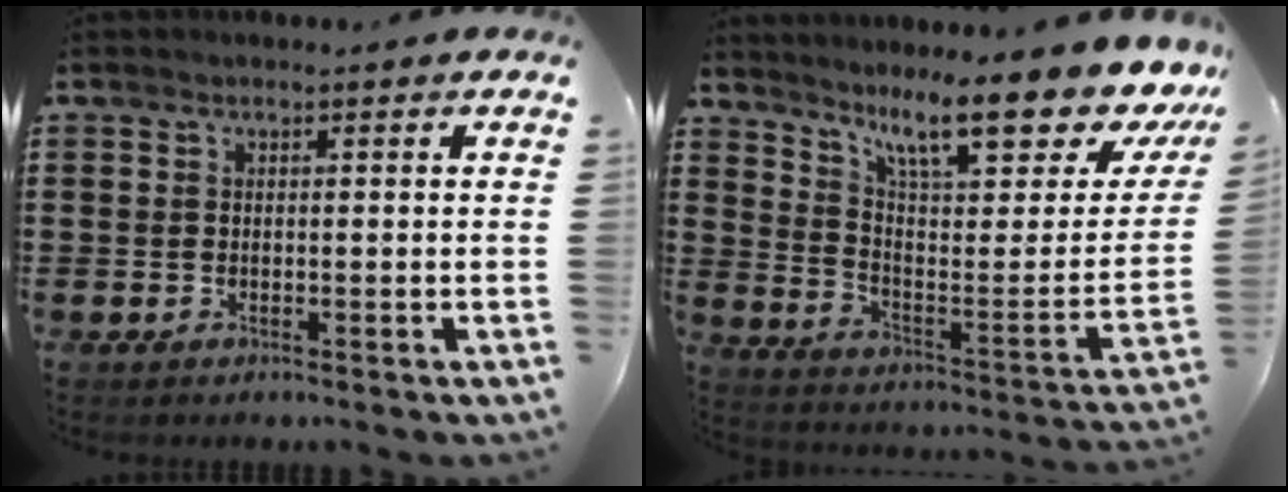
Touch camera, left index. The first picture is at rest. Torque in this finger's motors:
{"motor_torque": [2.14, 0.00, 0.46, 0.21]}